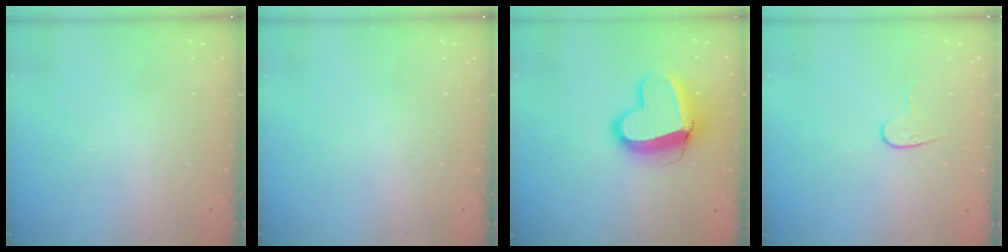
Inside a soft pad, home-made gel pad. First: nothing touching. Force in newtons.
{"total": 0.0}
{"total": 13.1, "press": 13.0, "slide": 1.3}
{"total": 6.0, "press": 6.0, "slide": 0.4}